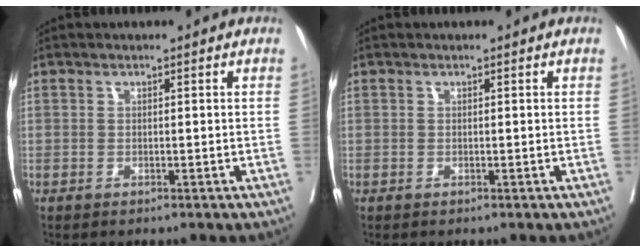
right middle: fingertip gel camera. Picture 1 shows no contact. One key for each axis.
{"total": 0.0}